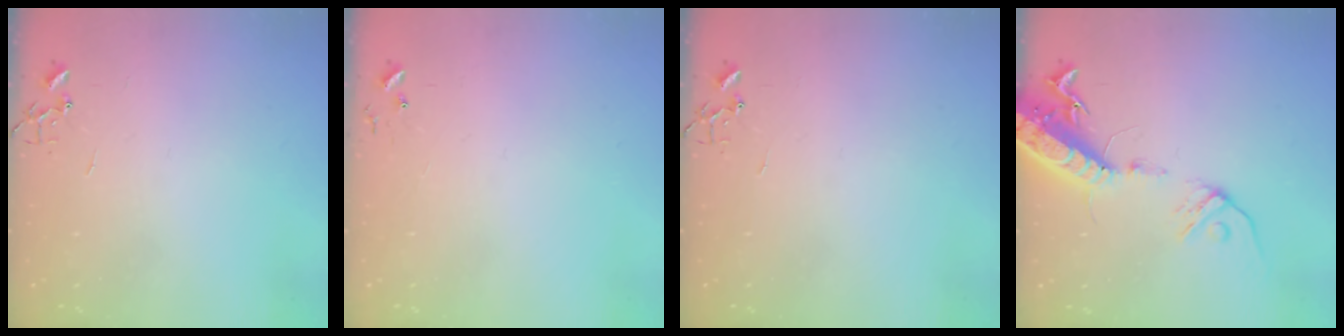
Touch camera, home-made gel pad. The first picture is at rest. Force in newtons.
{"total": 4.7, "press": 4.7, "slide": 0.4}
{"total": 0.0}
{"total": 16.2, "press": 15.8, "slide": 3.4}